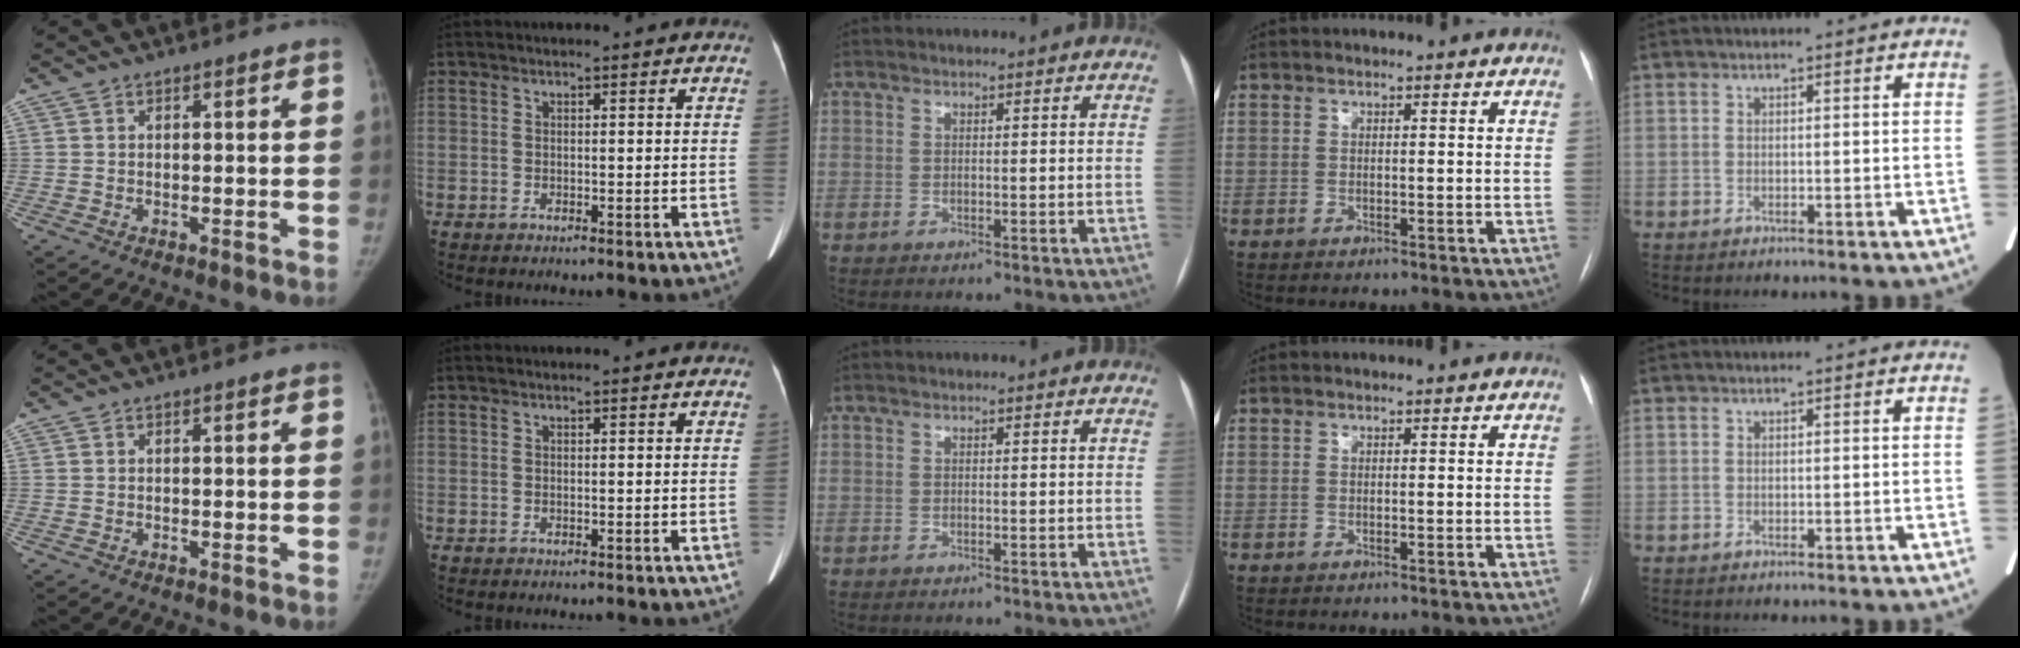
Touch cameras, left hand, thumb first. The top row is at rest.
{}